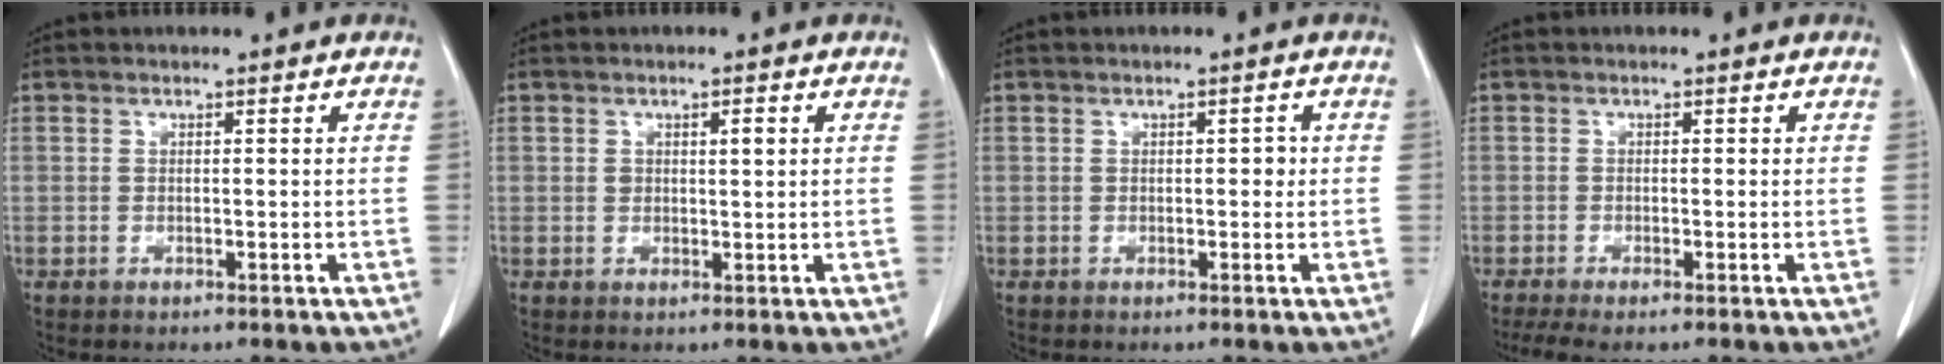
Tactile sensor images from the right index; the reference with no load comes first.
{"total": 1.9, "force": [0.6, 0.9, 1.5], "torque": [-0.026, 0.002, 0.011]}
{"total": 1.2, "force": [0.1, 0.7, 1.0], "torque": [-0.009, 0.007, 0.000]}
{"total": 2.9, "force": [-2.0, 0.4, 2.1], "torque": [-0.041, -0.008, -0.037]}